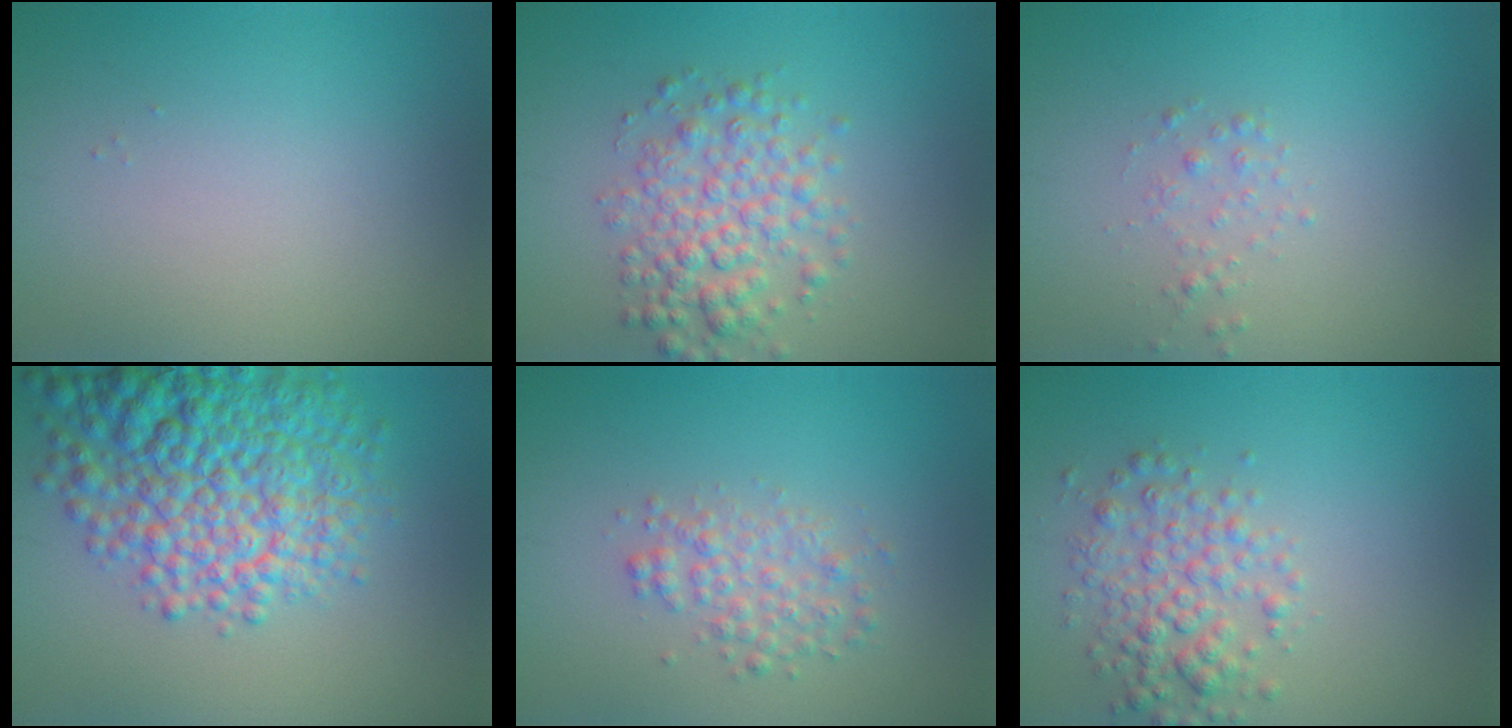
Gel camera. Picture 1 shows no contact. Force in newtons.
{"total": 4.4, "press": 4.4, "slide": 0.0}
{"total": 0.9, "press": 0.9, "slide": 0.0}
{"total": 9.7, "press": 9.7, "slide": 0.4}
{"total": 2.5, "press": 2.5, "slide": 0.1}
{"total": 3.5, "press": 3.5, "slide": 0.1}